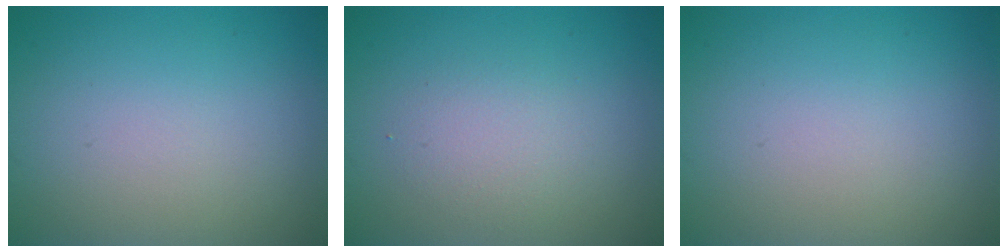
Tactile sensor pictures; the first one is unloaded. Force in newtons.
{"total": 2.0, "press": 2.0, "slide": 0.1}
{"total": 0.0}